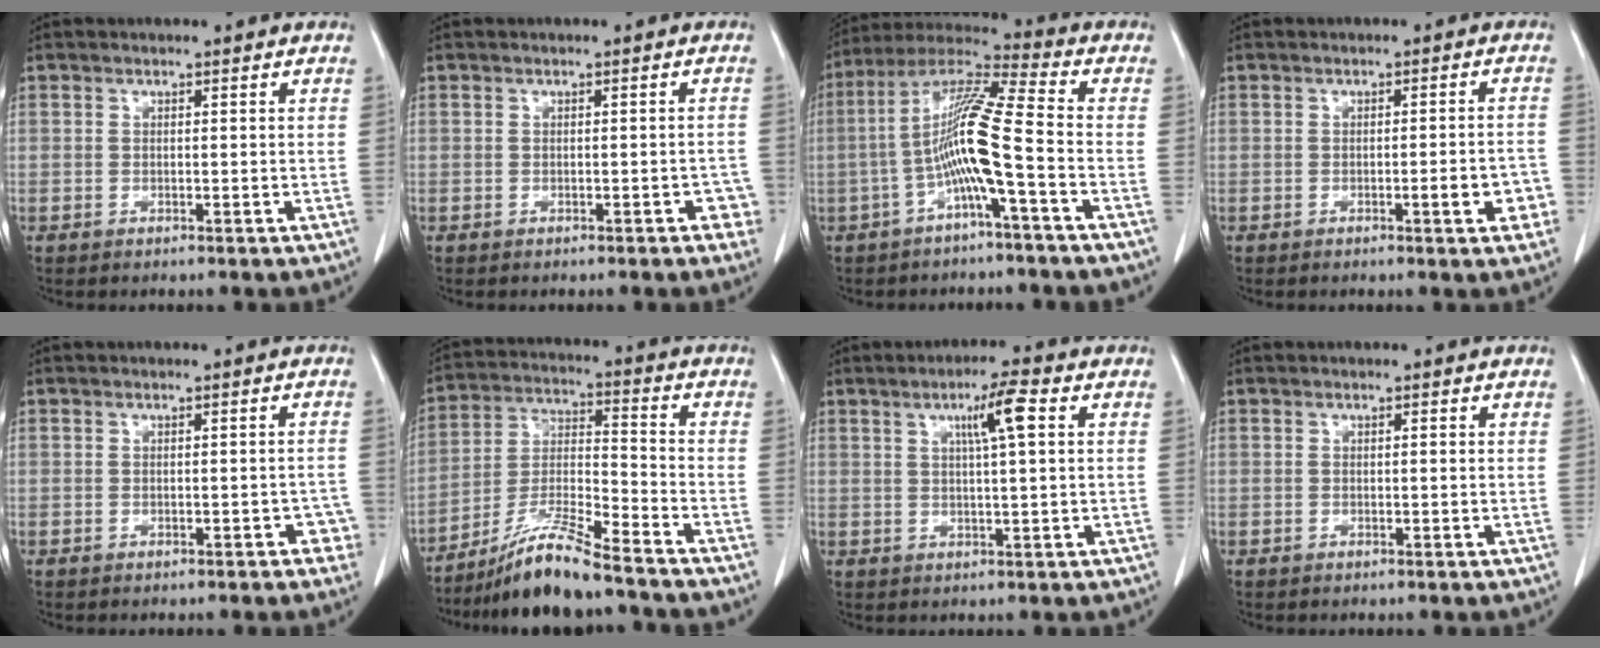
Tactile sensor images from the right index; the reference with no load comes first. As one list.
[{"total": 2.7, "force": [-1.2, 1.1, 2.1], "torque": [-0.012, 0.007, -0.011]}, {"total": 11.0, "force": [-3.0, -0.7, 10.5], "torque": [-0.206, 0.018, -0.065]}, {"total": 4.5, "force": [-1.9, 0.8, 4.0], "torque": [-0.045, 0.002, -0.023]}, {"total": 2.5, "force": [-1.3, 1.3, 1.7], "torque": [-0.008, 0.011, -0.011]}, {"total": 11.5, "force": [-9.5, 0.0, 6.5], "torque": [-0.131, -0.020, -0.178]}, {"total": 5.6, "force": [1.9, 0.0, 5.2], "torque": [-0.087, 0.004, 0.031]}, {"total": 0.0}]